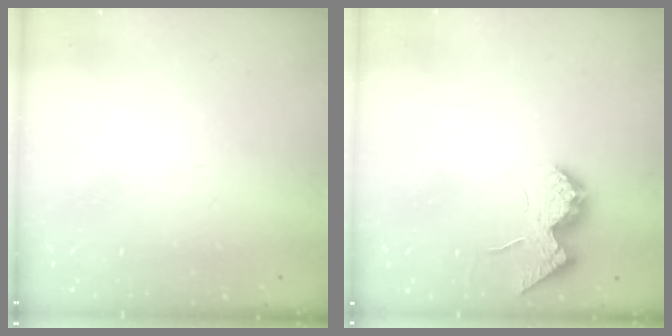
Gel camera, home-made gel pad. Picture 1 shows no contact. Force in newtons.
{"total": 15.9, "press": 15.9, "slide": 0.9}